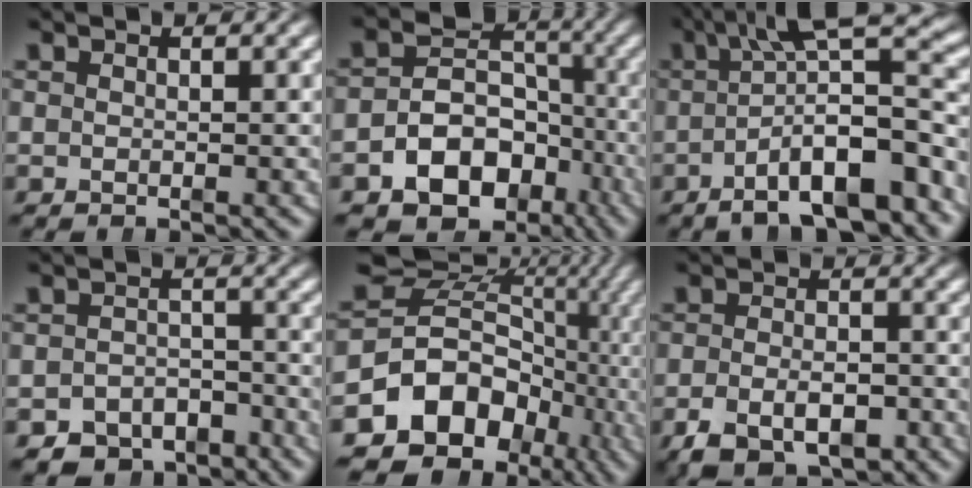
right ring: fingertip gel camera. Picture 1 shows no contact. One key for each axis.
{"total": 14.6, "fx": -6.1, "fy": 11.7, "fz": 6.0, "tx": -0.112, "ty": -0.061, "tz": -0.086}
{"total": 7.9, "fx": -2.1, "fy": 2.5, "fz": 7.2, "tx": -0.100, "ty": -0.009, "tz": -0.026}
{"total": 8.0, "fx": -6.5, "fy": 4.5, "fz": 1.2, "tx": 0.007, "ty": -0.020, "tz": -0.110}
{"total": 22.2, "fx": -5.3, "fy": 18.4, "fz": 11.2, "tx": -0.221, "ty": -0.048, "tz": -0.087}
{"total": 5.2, "fx": -3.2, "fy": 2.9, "fz": 2.9, "tx": -0.035, "ty": -0.013, "tz": -0.046}